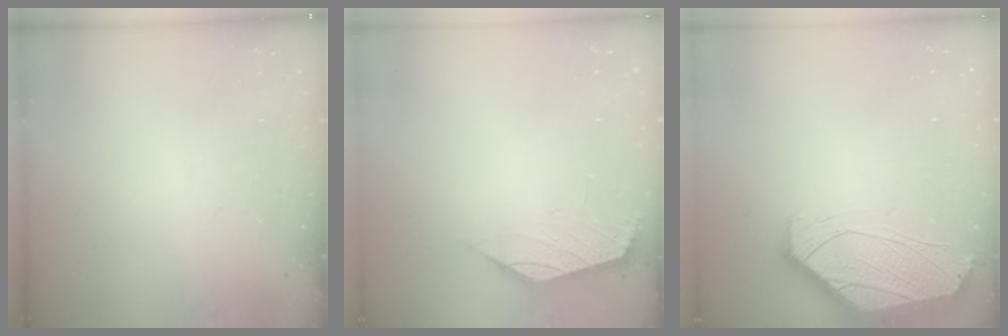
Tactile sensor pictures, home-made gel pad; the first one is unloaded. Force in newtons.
{"total": 0.9, "press": 0.9, "slide": 0.3}
{"total": 0.6, "press": 0.5, "slide": 0.2}